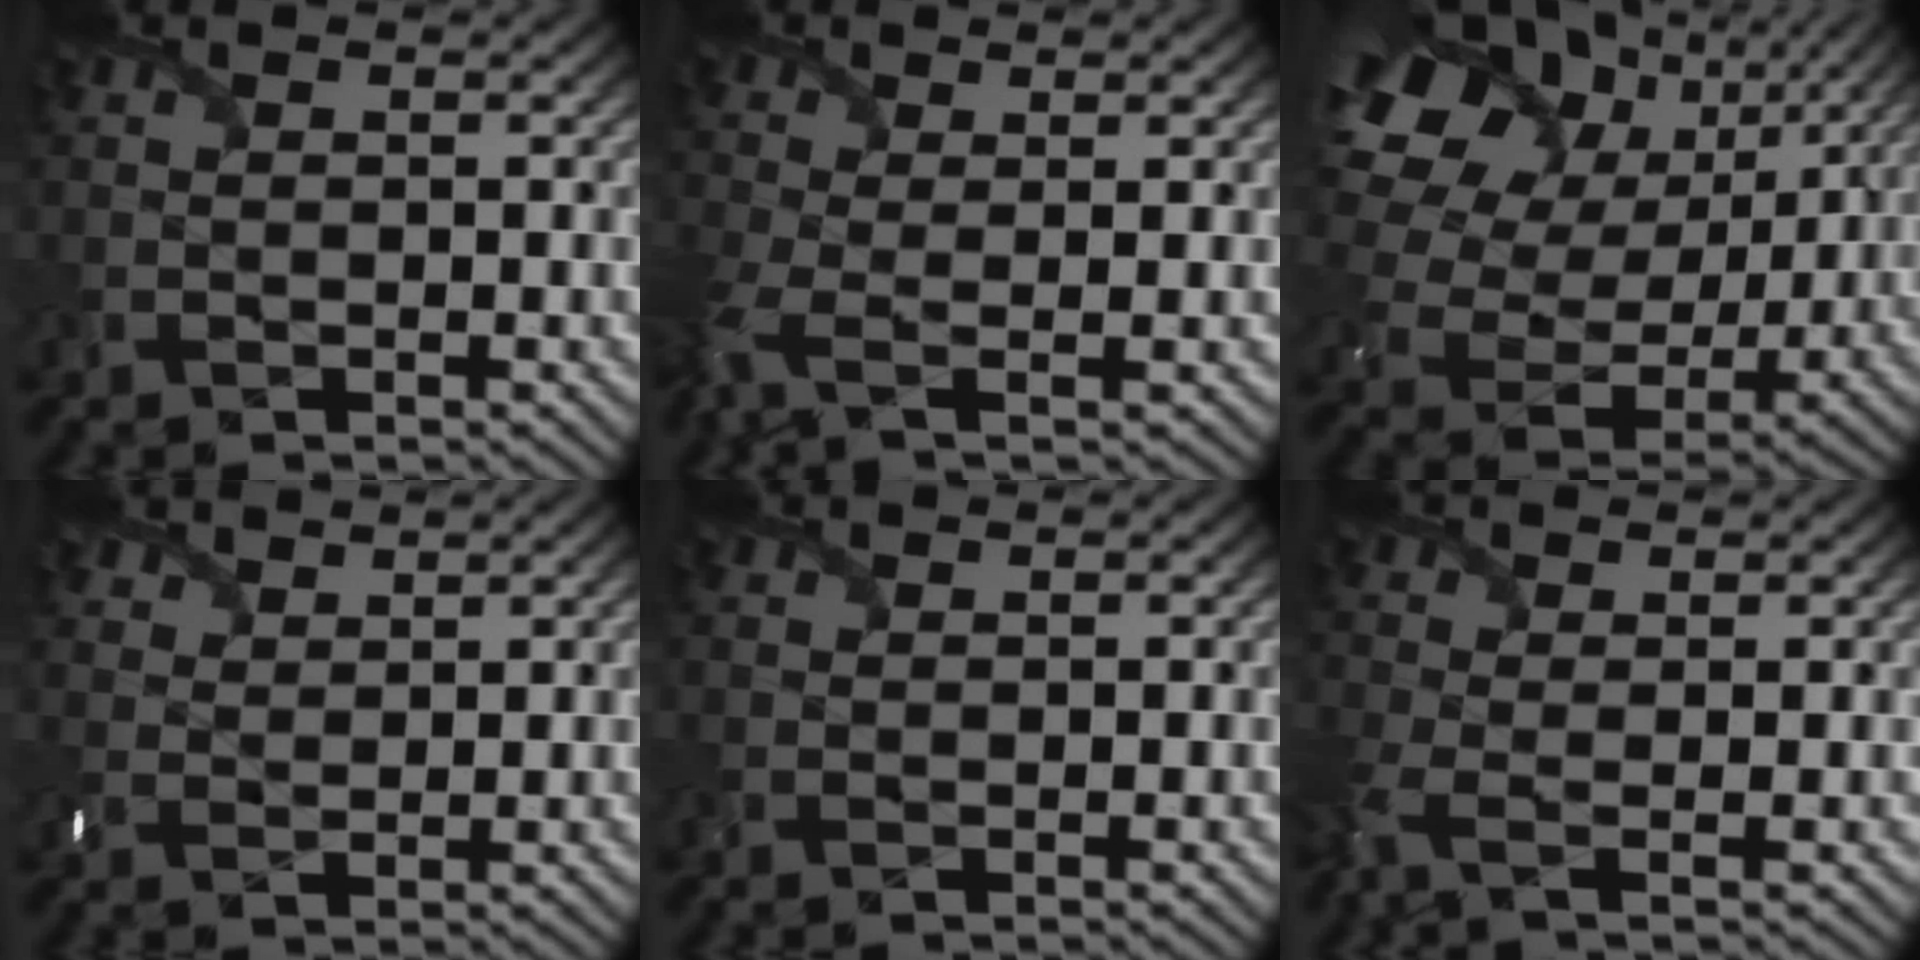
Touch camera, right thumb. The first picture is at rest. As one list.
[{"total": 4.8, "force": [-1.4, 2.2, 4.0], "torque": [-0.115, -0.016, -0.037]}, {"total": 21.2, "force": [7.5, 16.0, 11.6], "torque": [-0.322, 0.038, 0.155]}, {"total": 3.5, "force": [2.7, 2.1, 0.9], "torque": [-0.026, 0.004, 0.057]}, {"total": 0.0}, {"total": 3.9, "force": [-1.2, 1.8, 3.3], "torque": [-0.097, -0.011, -0.032]}]